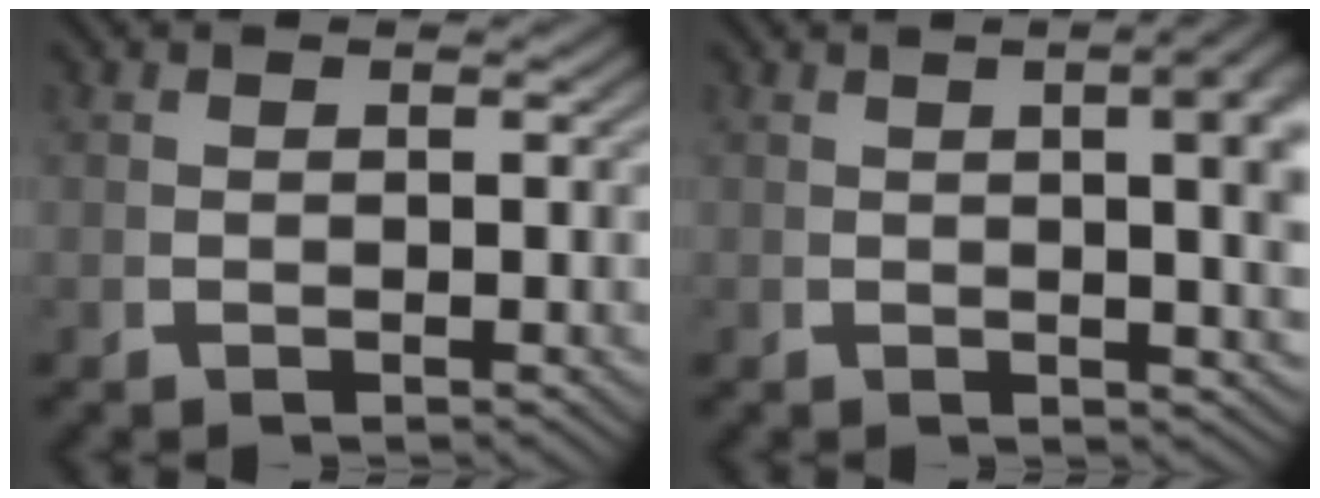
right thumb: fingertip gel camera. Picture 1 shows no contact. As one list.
[{"total": 7.0, "force": [1.7, 2.6, 6.3], "torque": [-0.057, 0.016, 0.020]}]